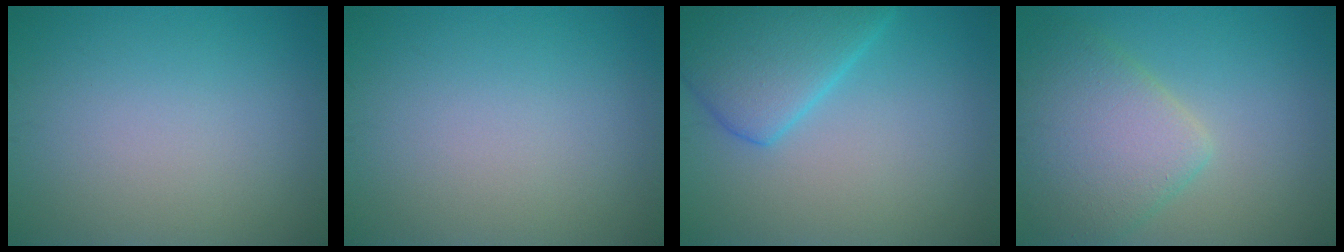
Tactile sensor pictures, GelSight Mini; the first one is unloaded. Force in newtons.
{"total": 0.0}
{"total": 6.1, "press": 6.0, "slide": 0.5}
{"total": 5.9, "press": 5.9, "slide": 0.3}